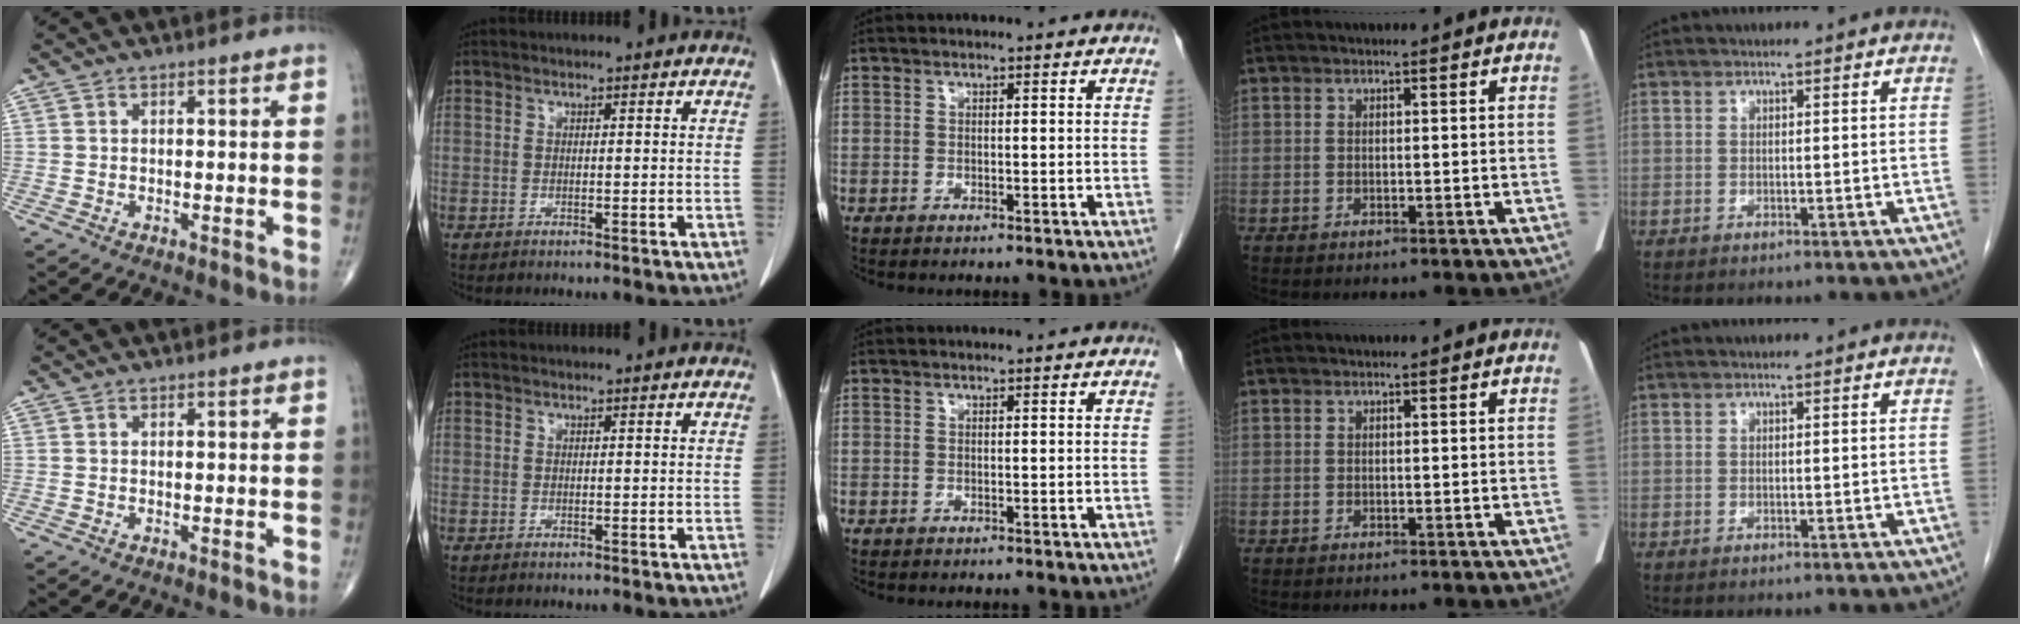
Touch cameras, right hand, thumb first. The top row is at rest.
{}